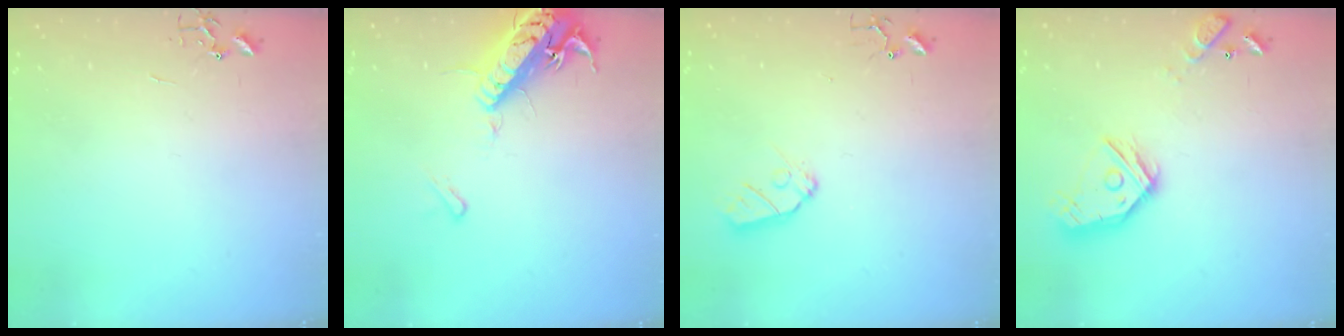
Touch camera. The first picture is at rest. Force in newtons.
{"total": 16.1, "press": 15.8, "slide": 3.4}
{"total": 8.2, "press": 8.1, "slide": 0.6}
{"total": 15.8, "press": 15.7, "slide": 1.5}